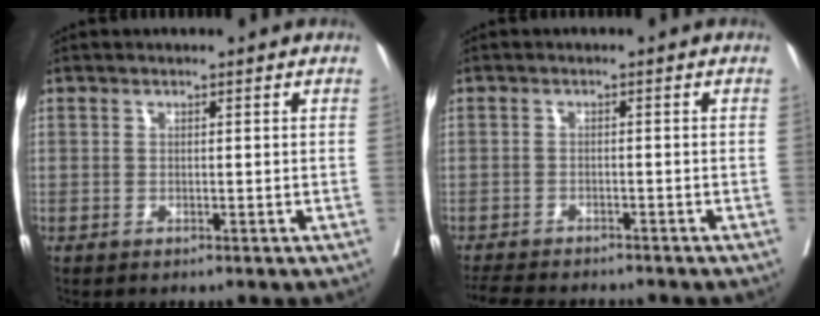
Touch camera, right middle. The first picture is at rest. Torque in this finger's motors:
{"motor_torque": [0.35, -0.48, 0.04, 0.01]}